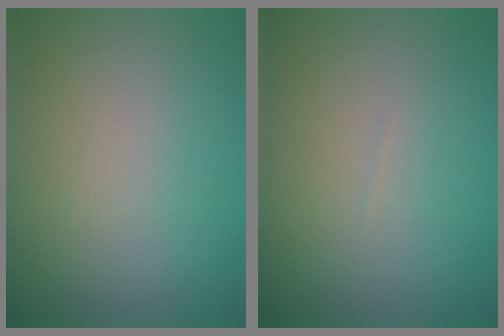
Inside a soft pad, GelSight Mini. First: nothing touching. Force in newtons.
{"total": 0.0}